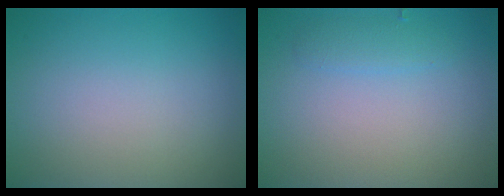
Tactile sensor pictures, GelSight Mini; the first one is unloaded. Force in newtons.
{"total": 1.3, "press": 1.3, "slide": 0.1}